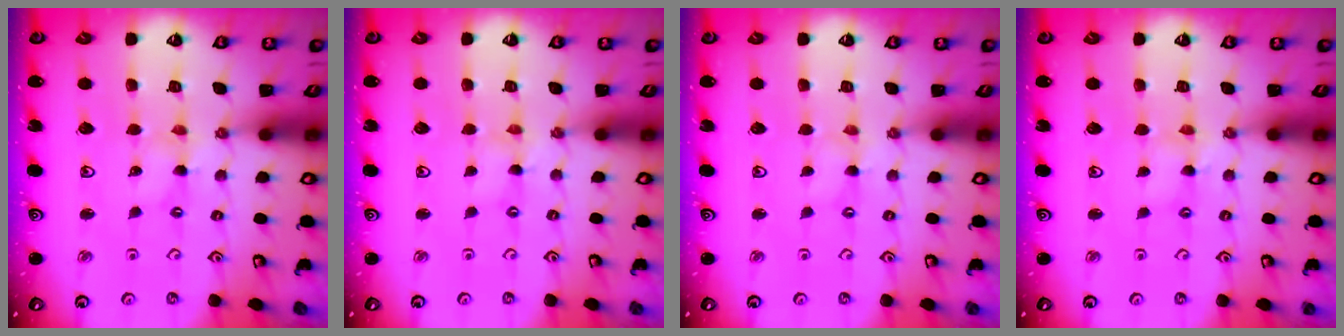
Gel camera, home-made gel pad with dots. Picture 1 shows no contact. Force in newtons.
{"total": 0.0}
{"total": 0.0}
{"total": 2.2, "press": 2.2, "slide": 0.3}